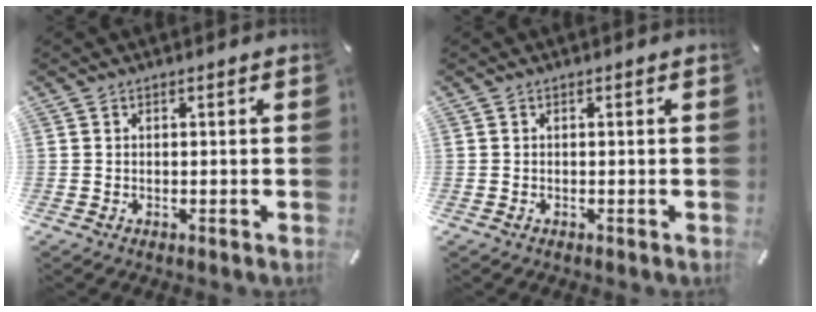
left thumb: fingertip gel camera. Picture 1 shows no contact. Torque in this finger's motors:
{"motor_torque": [-0.31, -0.37, -0.11, -0.13, 0.00]}